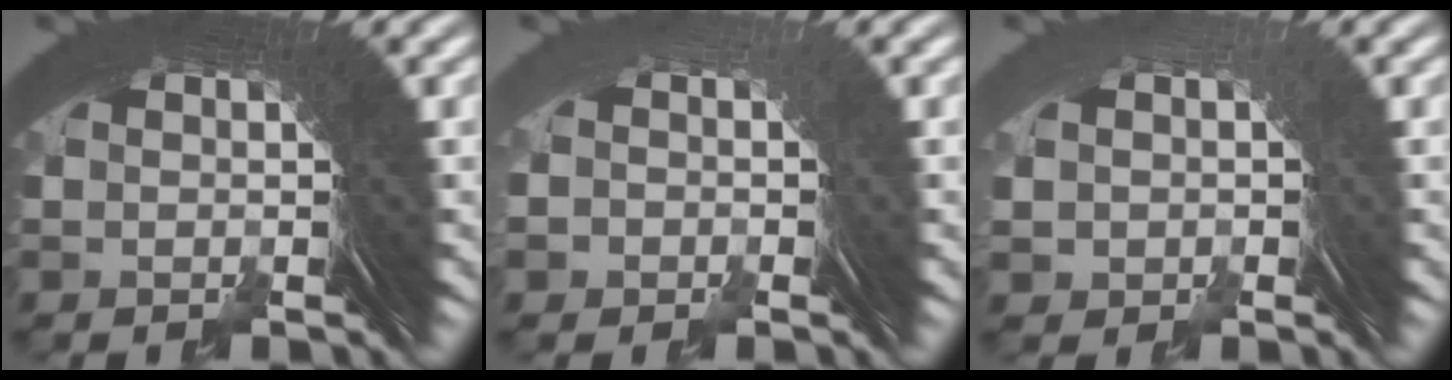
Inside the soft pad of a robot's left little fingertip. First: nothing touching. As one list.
[{"total": 2.6, "force": [0.0, 2.4, -1.0], "torque": [0.022, 0.003, -0.009]}, {"total": 2.6, "force": [0.4, 2.3, -1.2], "torque": [0.024, 0.001, 0.002]}]